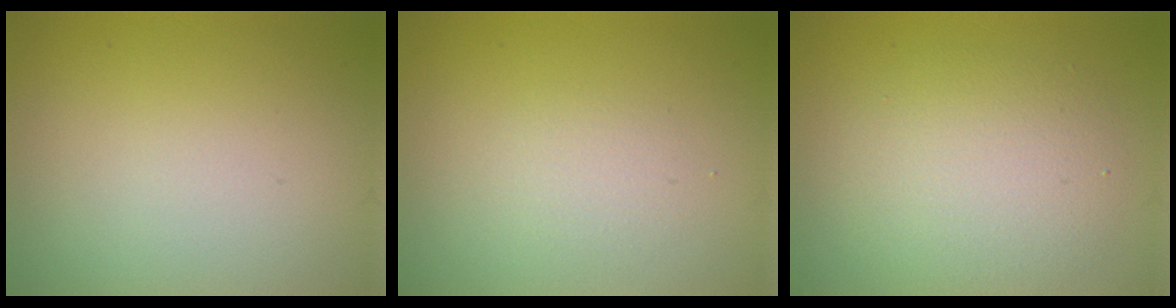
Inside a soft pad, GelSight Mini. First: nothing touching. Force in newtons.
{"total": 1.4, "press": 1.3, "slide": 0.1}
{"total": 4.6, "press": 4.6, "slide": 0.4}